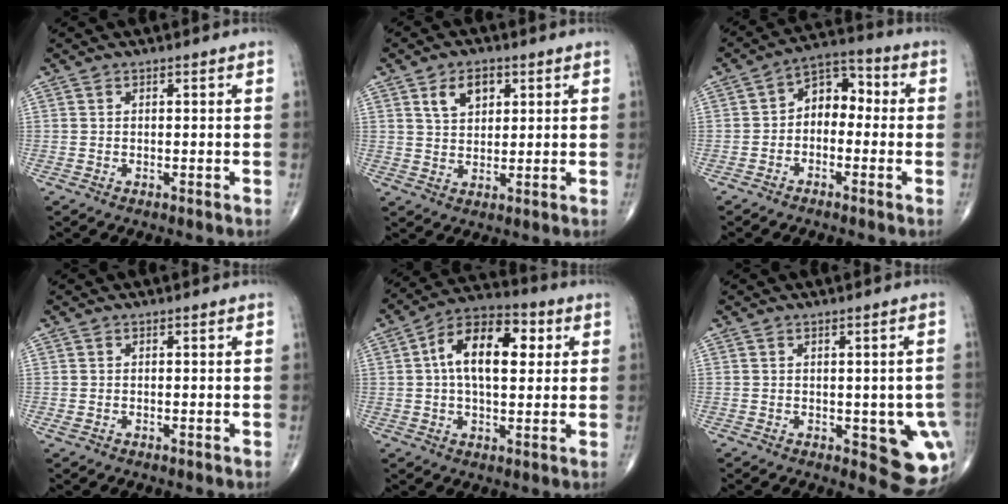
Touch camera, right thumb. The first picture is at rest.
{"total": 6.0, "force": [2.8, 3.8, 3.8], "torque": [-0.047, -0.009, 0.049]}
{"total": 7.4, "force": [-0.8, 5.3, 5.1], "torque": [-0.049, 0.038, -0.033]}
{"total": 0.6, "force": [-0.1, 0.5, 0.4], "torque": [-0.012, -0.001, -0.001]}
{"total": 14.1, "force": [2.8, 7.7, 11.5], "torque": [-0.174, 0.020, 0.038]}
{"total": 9.4, "force": [-1.8, 4.3, 8.2], "torque": [-0.057, -0.012, -0.014]}